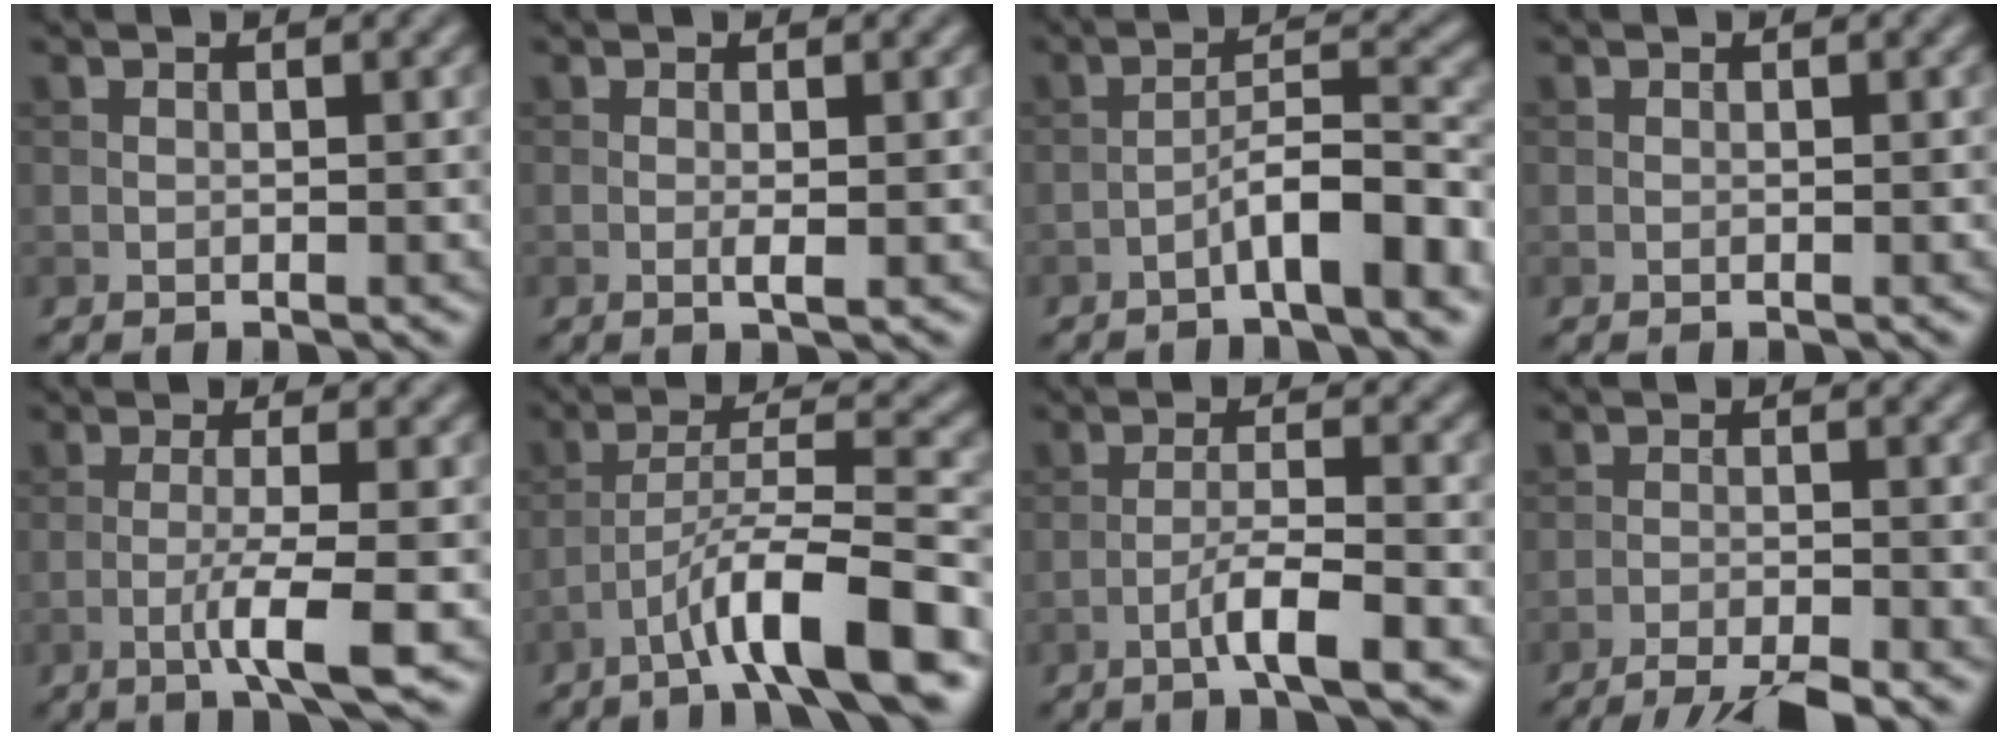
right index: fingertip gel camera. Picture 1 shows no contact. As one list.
[{"total": 1.3, "force": [-0.1, 0.2, 1.3], "torque": [-0.024, -0.003, -0.003]}, {"total": 6.1, "force": [-3.3, 0.9, 5.0], "torque": [-0.080, 0.019, -0.059]}, {"total": 0.0}, {"total": 4.3, "force": [-1.5, 0.4, 4.0], "torque": [-0.068, 0.005, -0.037]}, {"total": 8.4, "force": [-5.0, 1.2, 6.7], "torque": [-0.114, 0.015, -0.087]}, {"total": 4.2, "force": [-2.2, 0.4, 3.6], "torque": [-0.063, 0.010, -0.045]}, {"total": 6.8, "force": [-5.6, 1.2, 3.7], "torque": [-0.059, -0.016, -0.092]}]